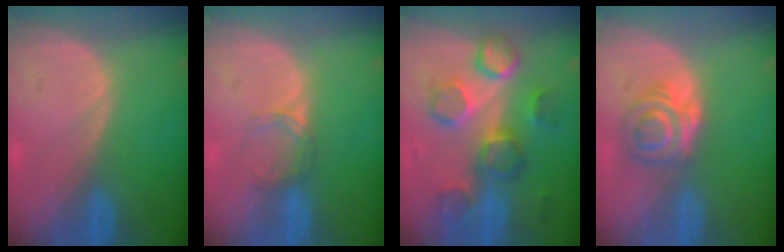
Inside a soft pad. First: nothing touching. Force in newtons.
{"total": 2.2, "press": 2.2, "slide": 0.2}
{"total": 8.8, "press": 8.7, "slide": 1.4}
{"total": 6.3, "press": 5.2, "slide": 3.5}